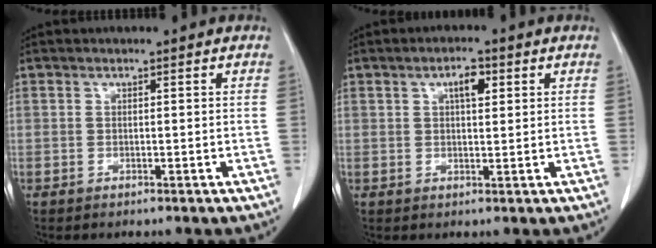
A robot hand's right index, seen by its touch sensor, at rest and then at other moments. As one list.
[{"total": 3.2, "force": [1.2, 1.1, 2.7], "torque": [-0.046, 0.003, 0.019]}]